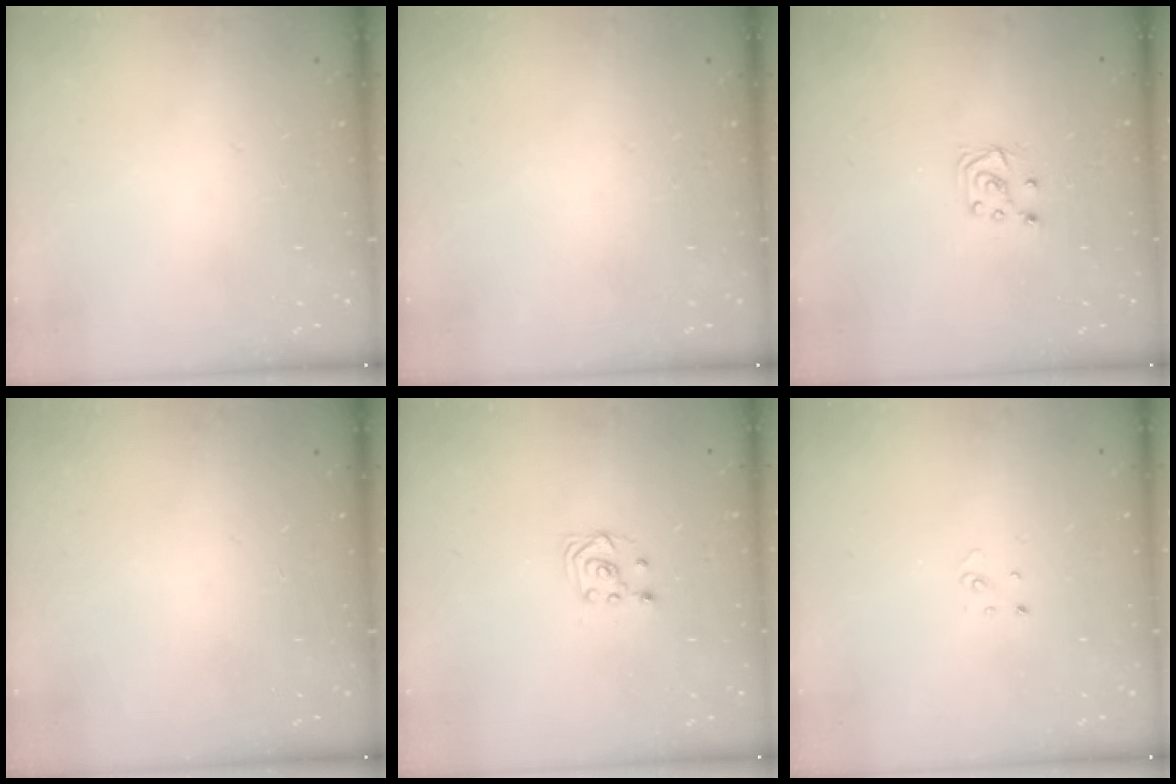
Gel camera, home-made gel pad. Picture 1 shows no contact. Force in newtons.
{"total": 0.0}
{"total": 5.2, "press": 5.2, "slide": 0.4}
{"total": 0.0}
{"total": 2.5, "press": 2.2, "slide": 1.2}
{"total": 1.9, "press": 1.9, "slide": 0.2}